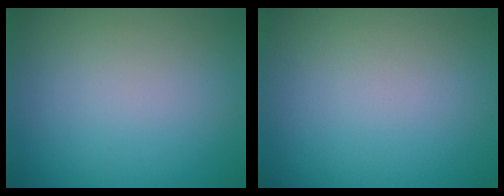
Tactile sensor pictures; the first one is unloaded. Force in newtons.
{"total": 0.0}